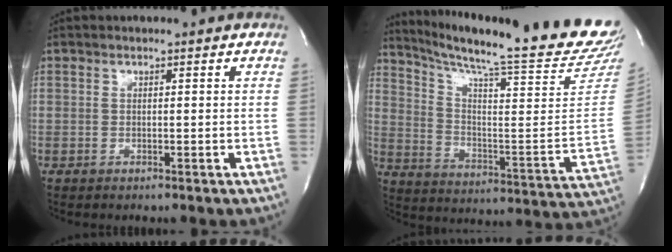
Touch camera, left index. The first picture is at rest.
{"total": 25.9, "force": [22.9, -0.4, 11.9], "torque": [-0.191, -0.104, 0.312]}